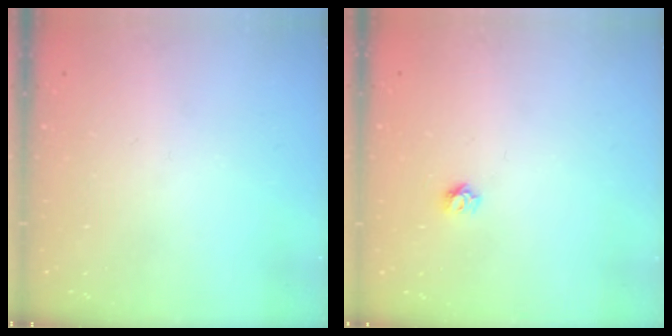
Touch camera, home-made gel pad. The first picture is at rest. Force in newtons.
{"total": 4.4, "press": 4.4, "slide": 0.4}